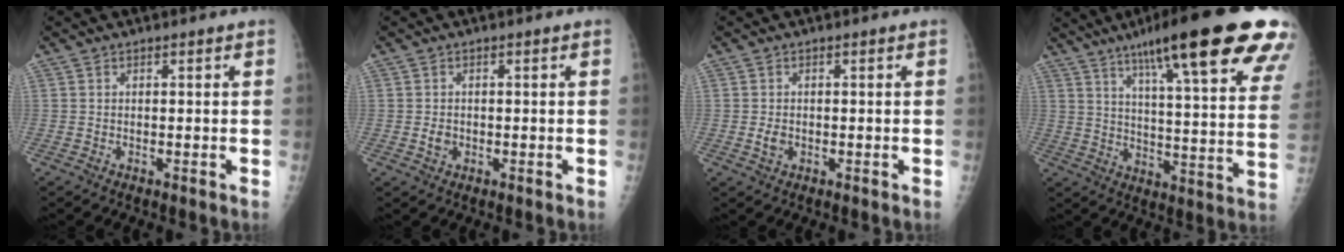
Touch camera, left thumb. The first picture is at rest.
{"total": 1.8, "force": [-0.3, 1.5, 0.9], "torque": [-0.008, 0.003, -0.004]}
{"total": 2.0, "force": [-0.3, 1.5, 1.3], "torque": [-0.019, 0.000, -0.004]}
{"total": 28.5, "force": [17.5, 4.7, 22.0], "torque": [-0.275, -0.036, 0.241]}